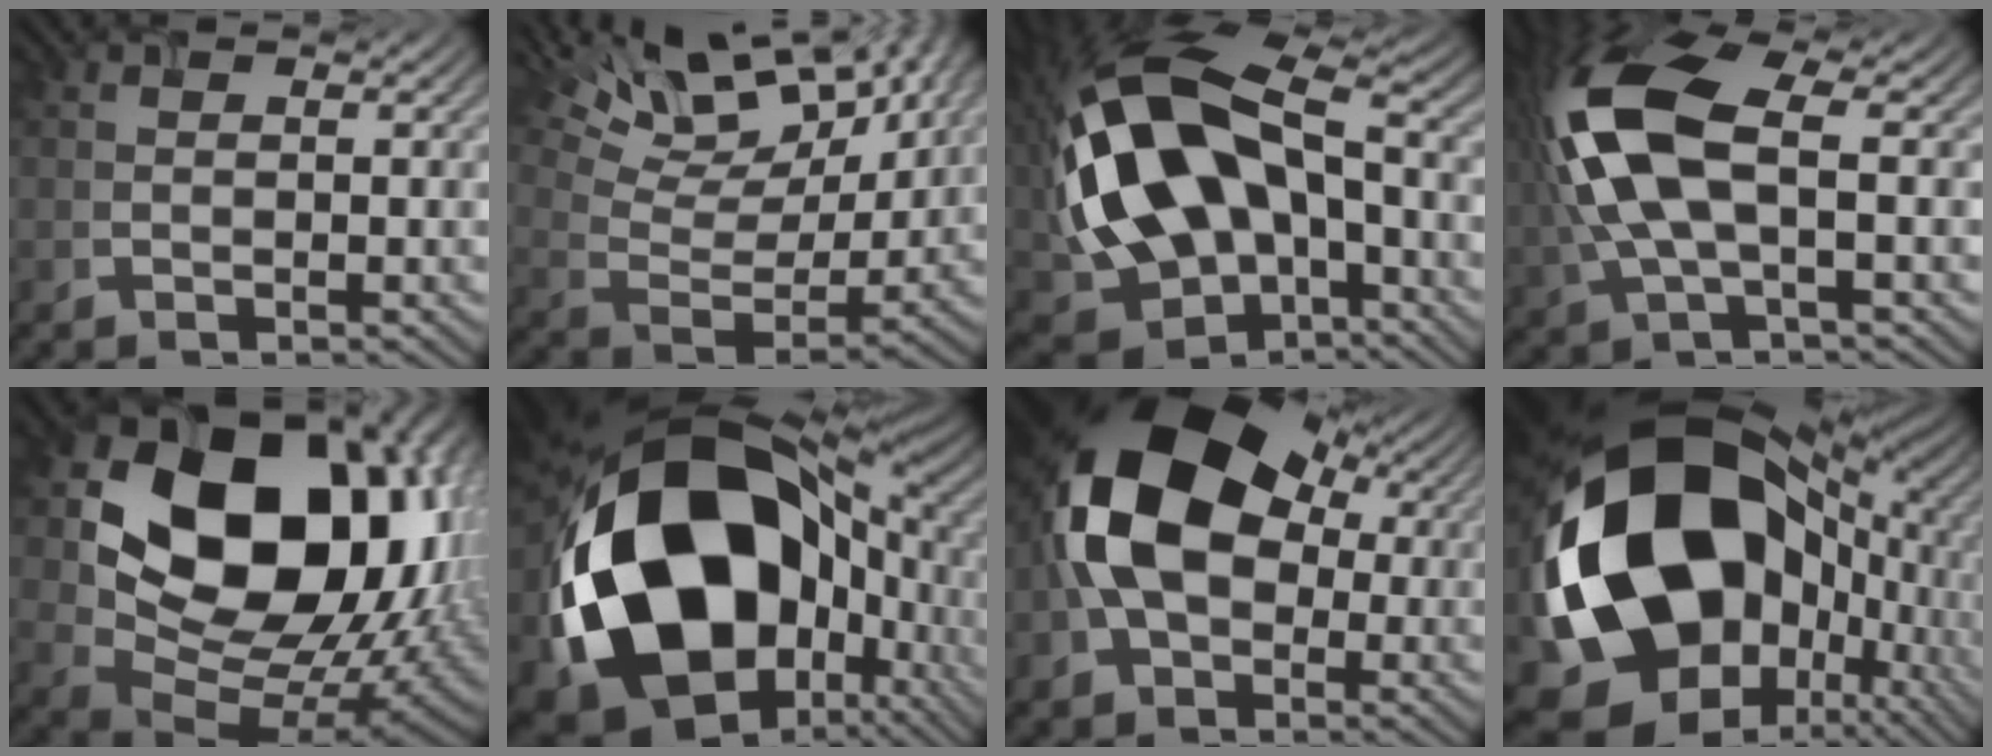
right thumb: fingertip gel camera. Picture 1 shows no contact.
{"total": 15.4, "force": [10.2, 6.7, 9.4], "torque": [-0.187, 0.011, 0.153]}
{"total": 19.2, "force": [-0.5, 12.5, 14.5], "torque": [-0.327, -0.018, 0.006]}
{"total": 12.6, "force": [0.7, 5.8, 11.2], "torque": [-0.291, 0.010, 0.013]}
{"total": 21.0, "force": [5.6, 15.5, 13.0], "torque": [-0.240, -0.024, 0.138]}
{"total": 22.2, "force": [-2.8, 16.3, 14.8], "torque": [-0.344, -0.058, -0.015]}
{"total": 16.9, "force": [0.6, 11.9, 12.0], "torque": [-0.218, -0.004, 0.004]}
{"total": 22.1, "force": [-0.7, 16.9, 14.3], "torque": [-0.332, -0.051, 0.025]}